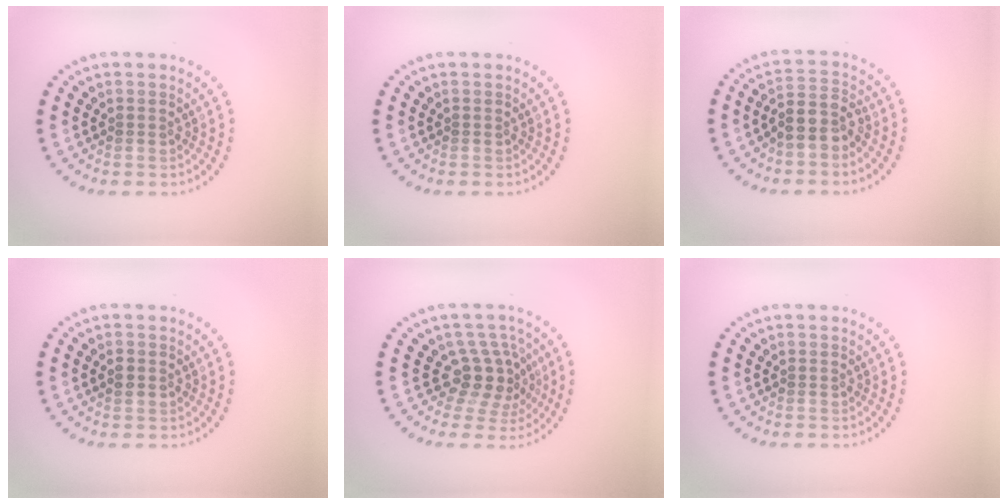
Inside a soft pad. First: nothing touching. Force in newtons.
{"total": 0.0}
{"total": 3.1, "press": 2.6, "slide": 1.6}
{"total": 1.4, "press": 1.4, "slide": 0.2}
{"total": 3.6, "press": 2.7, "slide": 2.5}
{"total": 0.0}